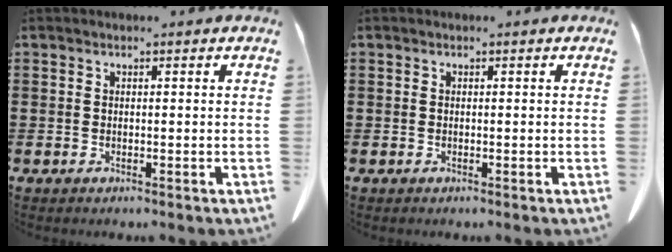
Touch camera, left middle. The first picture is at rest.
{"total": 0.0}